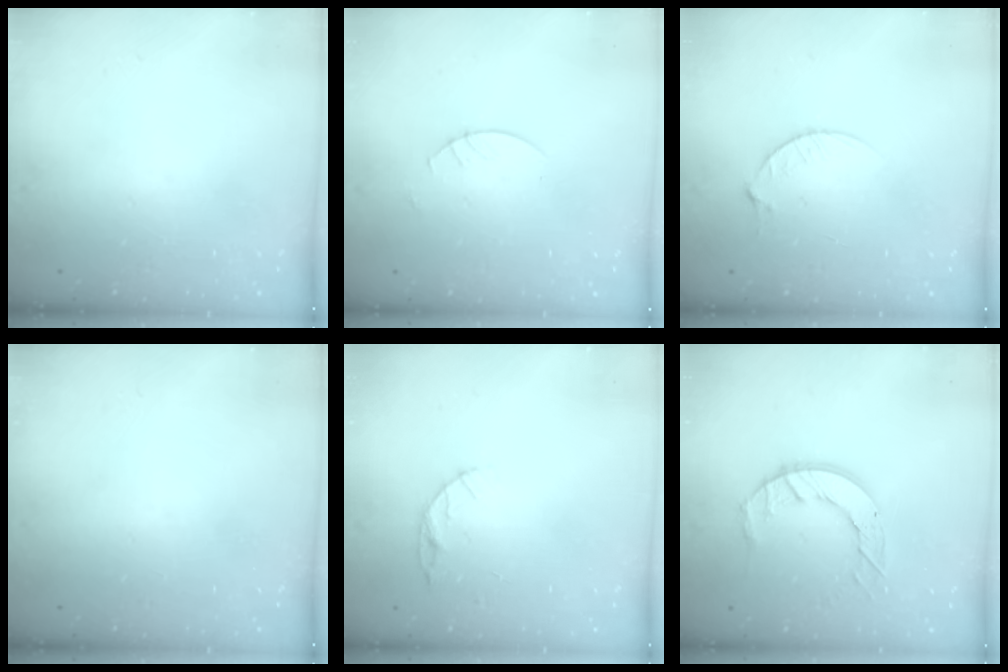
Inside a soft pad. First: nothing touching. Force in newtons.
{"total": 2.7, "press": 2.7, "slide": 0.2}
{"total": 4.5, "press": 4.5, "slide": 0.5}
{"total": 0.0}
{"total": 5.1, "press": 5.1, "slide": 0.5}
{"total": 9.1, "press": 9.1, "slide": 0.9}